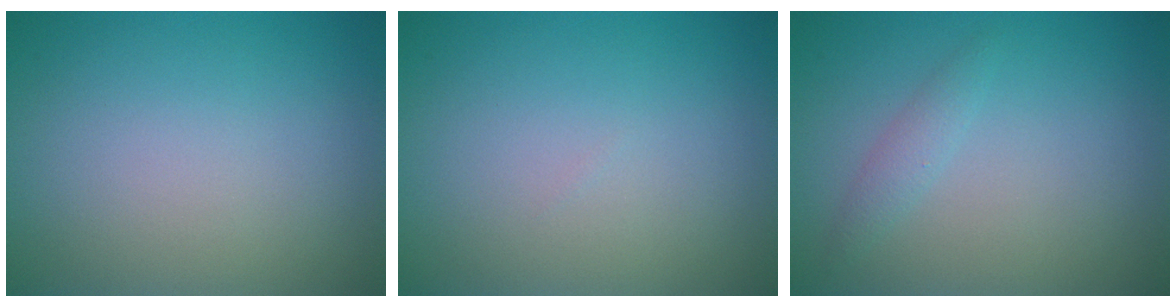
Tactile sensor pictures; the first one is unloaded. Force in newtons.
{"total": 0.0}
{"total": 1.2, "press": 1.2, "slide": 0.1}